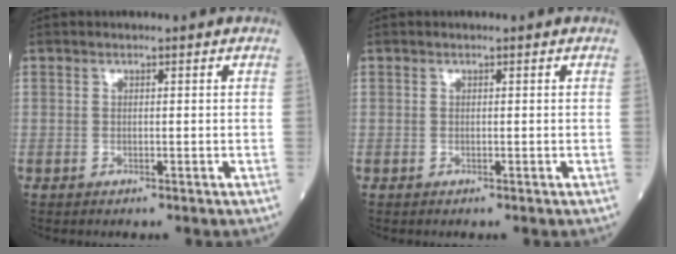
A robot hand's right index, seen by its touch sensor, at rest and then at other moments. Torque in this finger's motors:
{"motor_torque": [0.03, 0.03, 0.00, -0.01]}